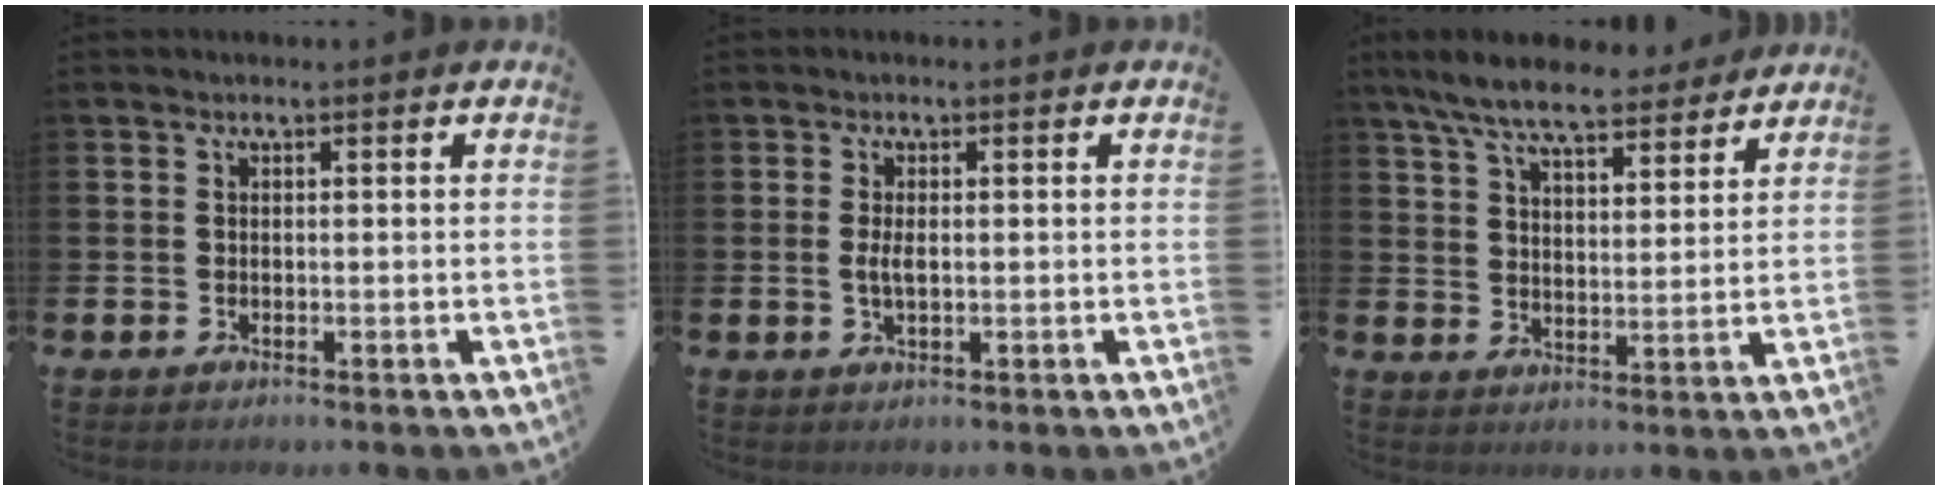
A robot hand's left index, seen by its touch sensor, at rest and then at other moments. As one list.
[{"total": 2.1, "force": [0.0, 0.8, 2.0], "torque": [-0.036, 0.002, -0.002]}, {"total": 8.6, "force": [7.8, 1.9, 3.0], "torque": [-0.085, -0.035, 0.140]}]